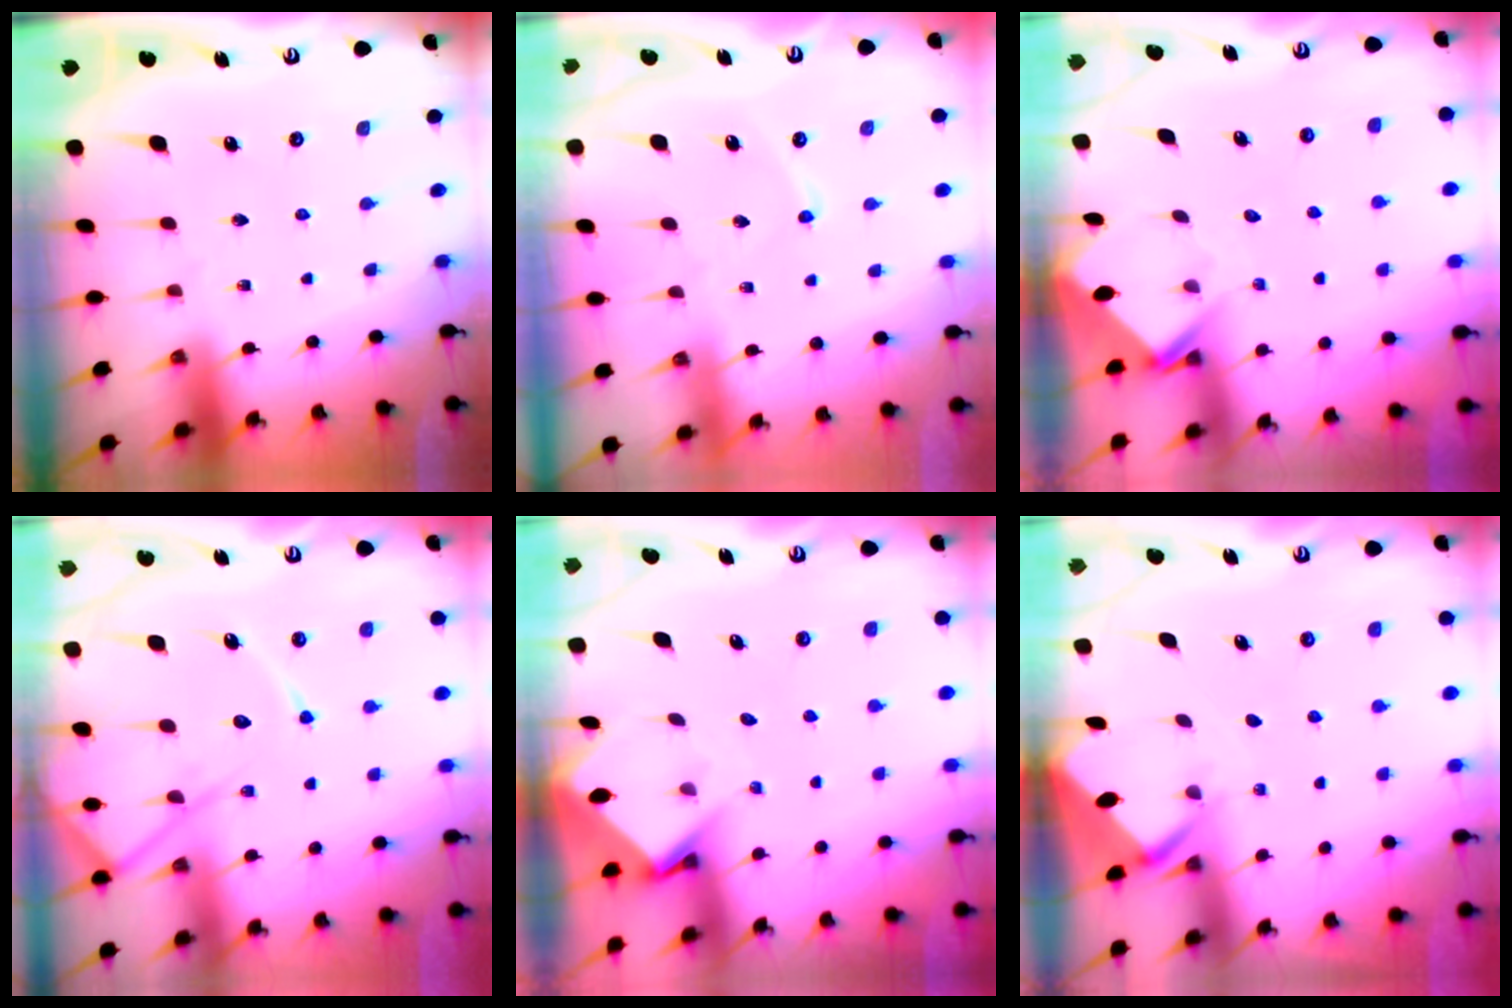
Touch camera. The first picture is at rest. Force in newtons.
{"total": 2.1, "press": 2.1, "slide": 0.2}
{"total": 3.7, "press": 3.6, "slide": 0.2}
{"total": 12.4, "press": 12.3, "slide": 1.3}
{"total": 3.8, "press": 3.8, "slide": 0.3}
{"total": 2.7, "press": 2.7, "slide": 0.2}